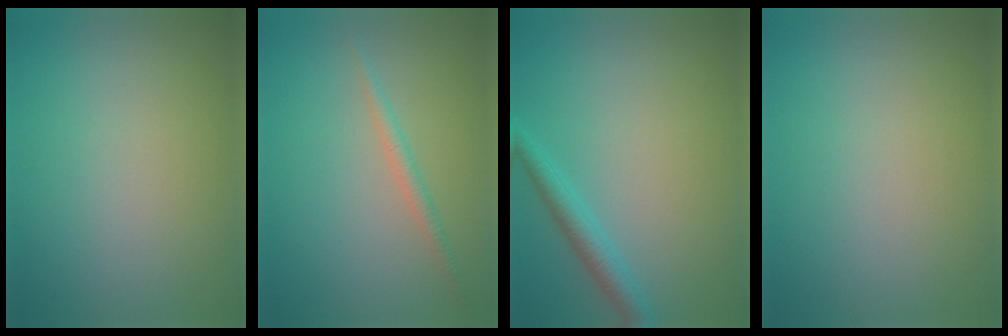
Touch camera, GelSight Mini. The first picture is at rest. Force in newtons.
{"total": 1.3, "press": 1.3, "slide": 0.0}
{"total": 2.4, "press": 2.4, "slide": 0.1}
{"total": 0.0}